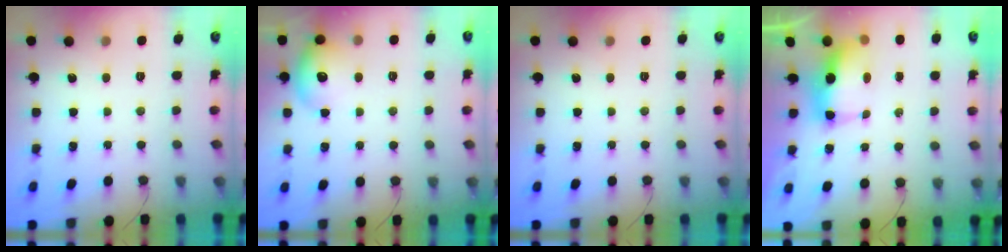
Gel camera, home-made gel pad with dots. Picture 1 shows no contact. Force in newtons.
{"total": 10.6, "press": 10.5, "slide": 1.3}
{"total": 0.0}
{"total": 8.1, "press": 8.0, "slide": 1.5}